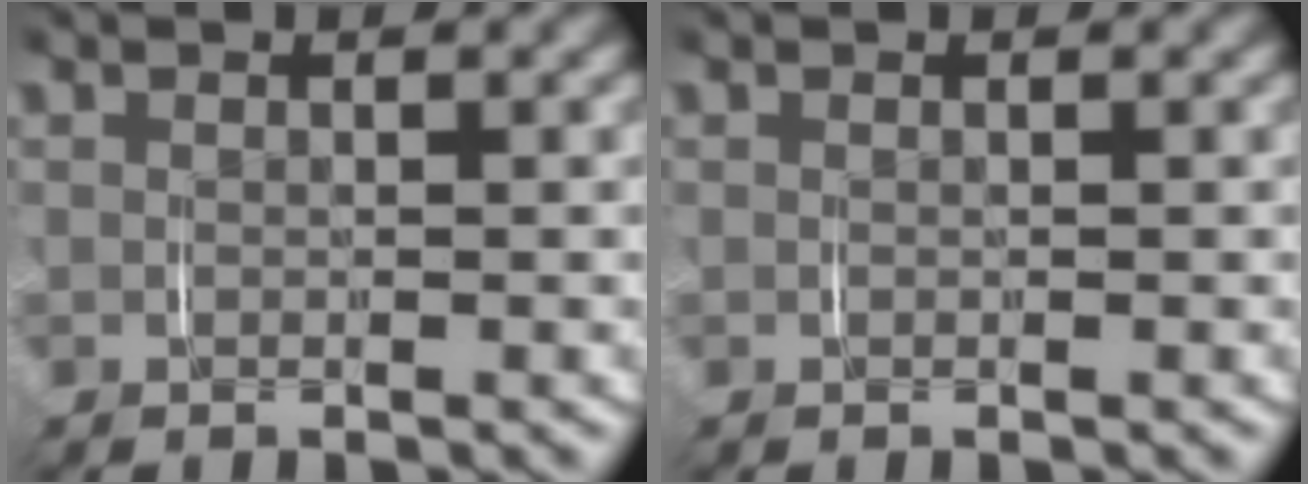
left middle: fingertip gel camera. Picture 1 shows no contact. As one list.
[{"total": 0.0}]